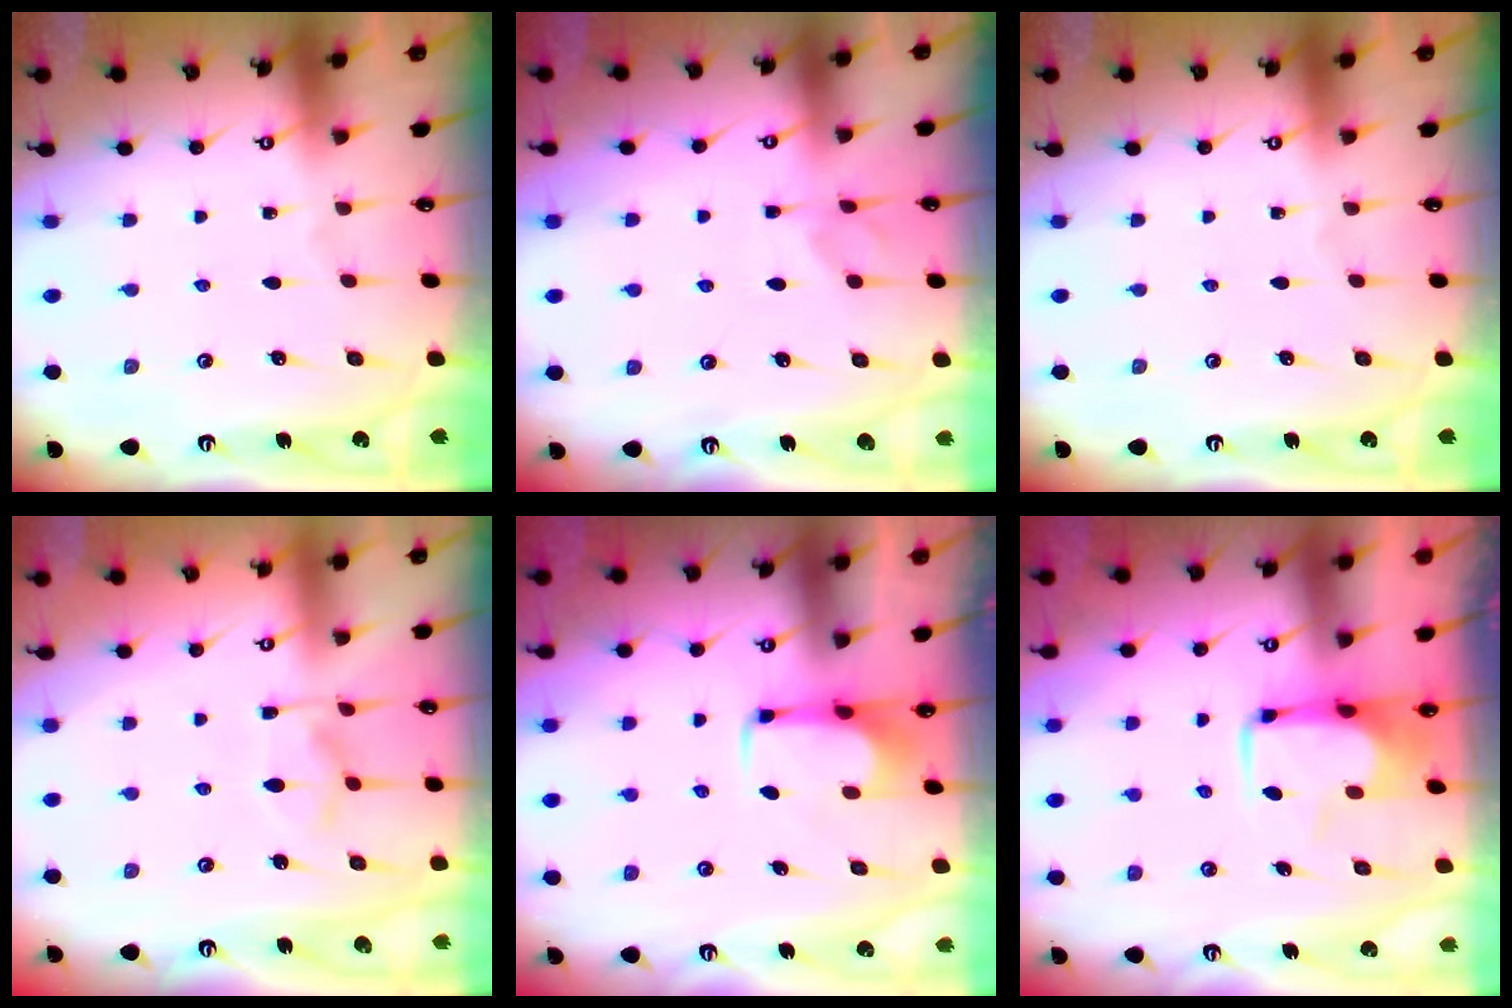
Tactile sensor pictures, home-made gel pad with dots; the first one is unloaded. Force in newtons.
{"total": 0.9, "press": 0.7, "slide": 0.6}
{"total": 0.0}
{"total": 8.4, "press": 8.3, "slide": 1.1}
{"total": 1.8, "press": 1.8, "slide": 0.2}
{"total": 2.2, "press": 2.1, "slide": 0.7}